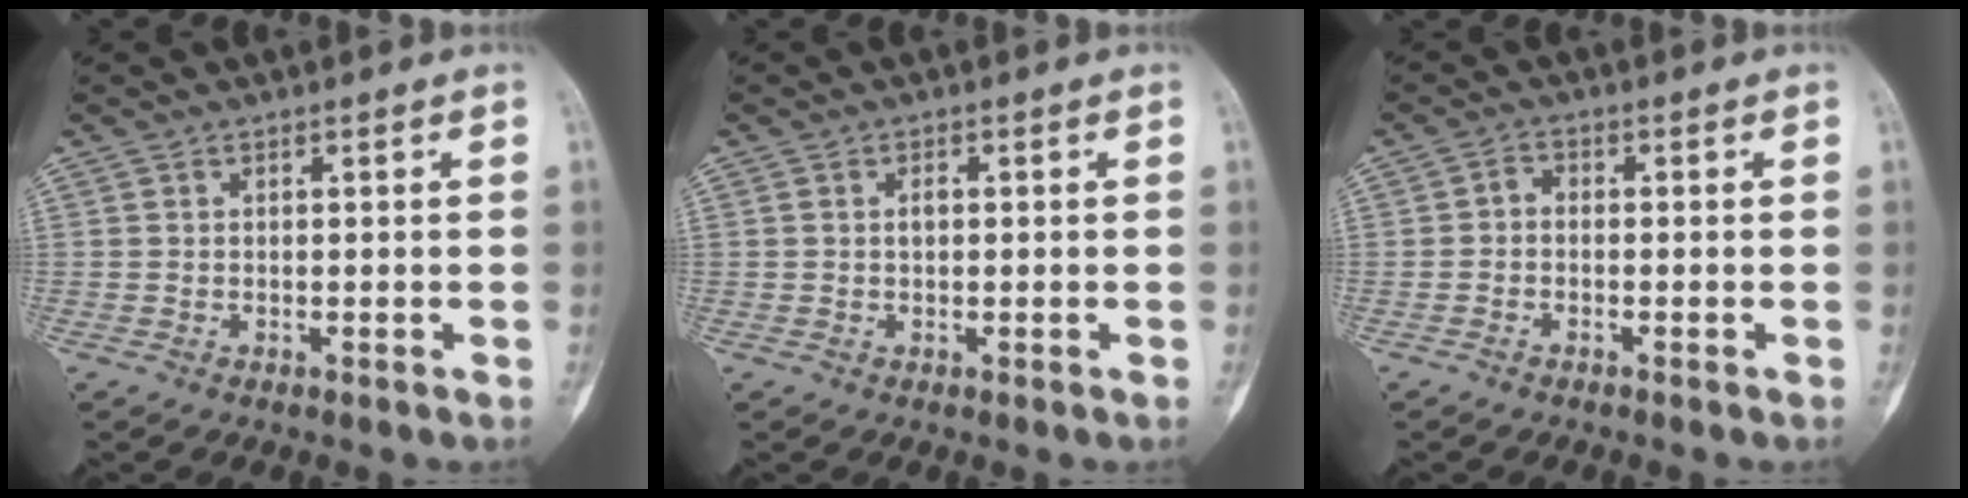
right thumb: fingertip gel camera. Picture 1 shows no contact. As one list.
[{"total": 1.1, "force": [0.1, 0.6, 0.8], "torque": [-0.005, -0.001, -0.001]}, {"total": 1.7, "force": [-0.6, 1.1, 1.1], "torque": [-0.019, 0.012, -0.019]}]